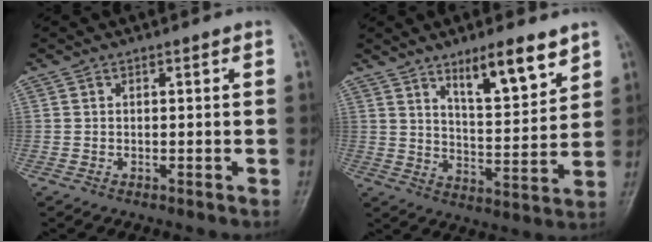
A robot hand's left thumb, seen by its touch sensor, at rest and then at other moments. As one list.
[{"total": 11.1, "force": [7.3, 2.9, 7.8], "torque": [-0.106, -0.051, 0.123]}]